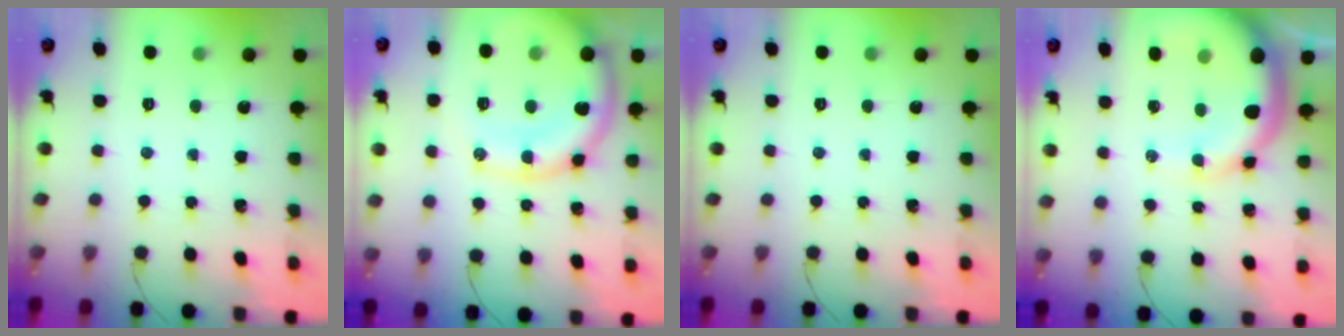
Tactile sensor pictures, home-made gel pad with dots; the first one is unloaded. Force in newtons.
{"total": 16.8, "press": 16.7, "slide": 1.4}
{"total": 0.0}
{"total": 15.4, "press": 15.0, "slide": 3.4}